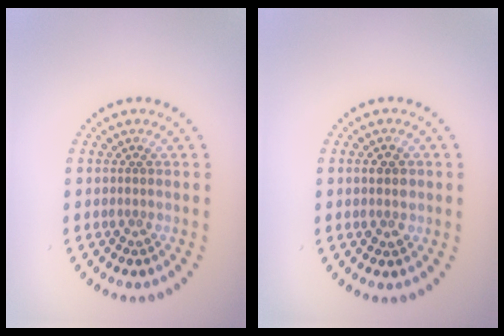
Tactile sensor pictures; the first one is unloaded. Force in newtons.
{"total": 1.4, "press": 1.4, "slide": 0.1}